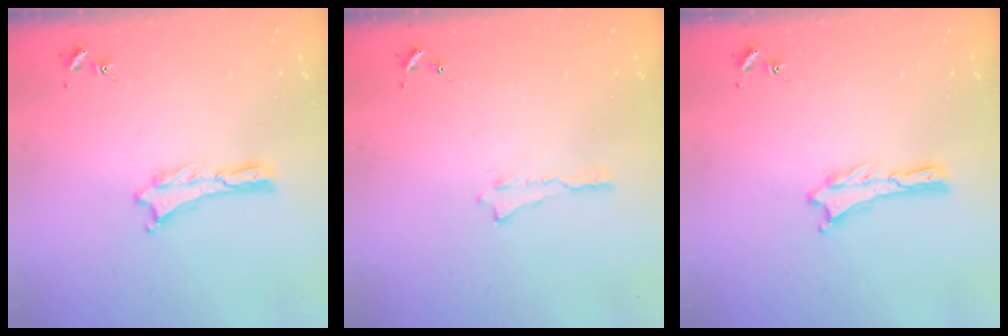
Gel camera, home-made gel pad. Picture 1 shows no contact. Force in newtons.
{"total": 0.0}
{"total": 0.0}